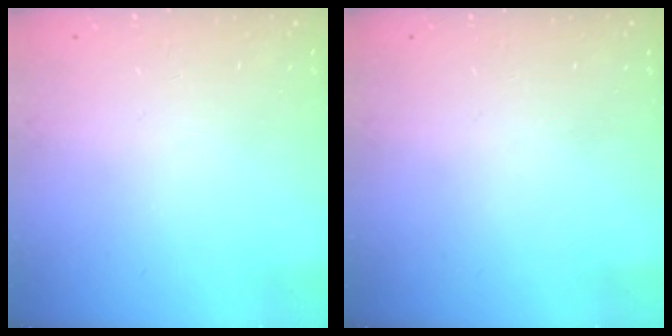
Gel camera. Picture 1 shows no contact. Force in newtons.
{"total": 0.0}